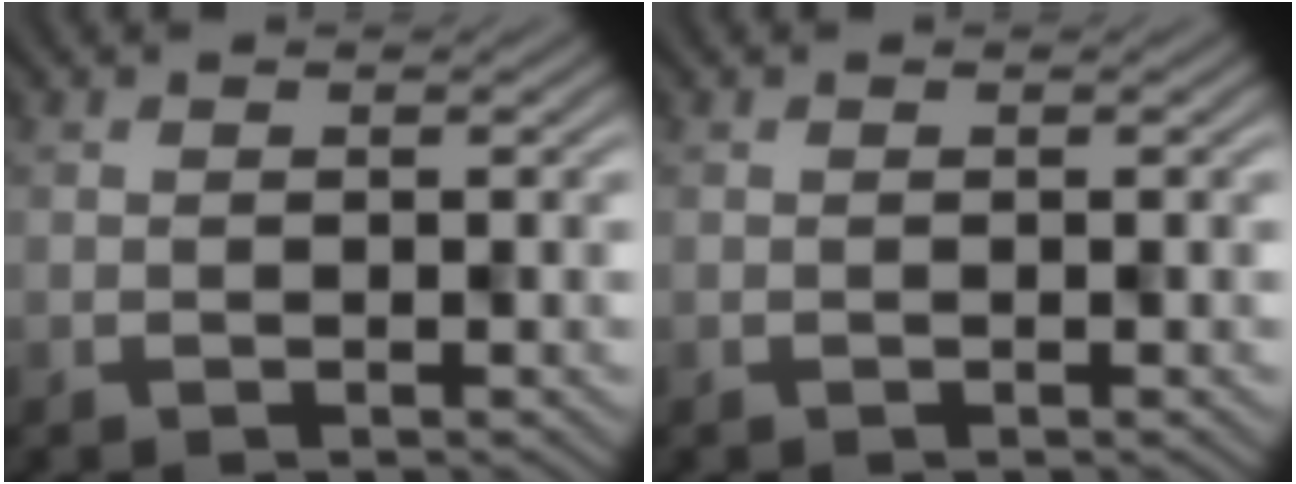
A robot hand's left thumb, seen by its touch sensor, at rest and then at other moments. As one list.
[{"total": 0.0}]